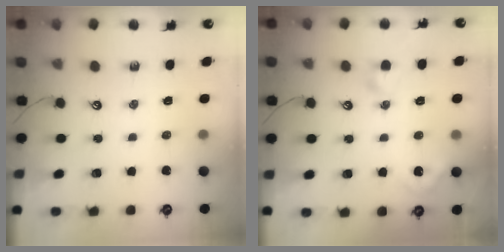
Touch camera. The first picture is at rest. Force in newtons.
{"total": 4.9, "press": 4.8, "slide": 1.0}